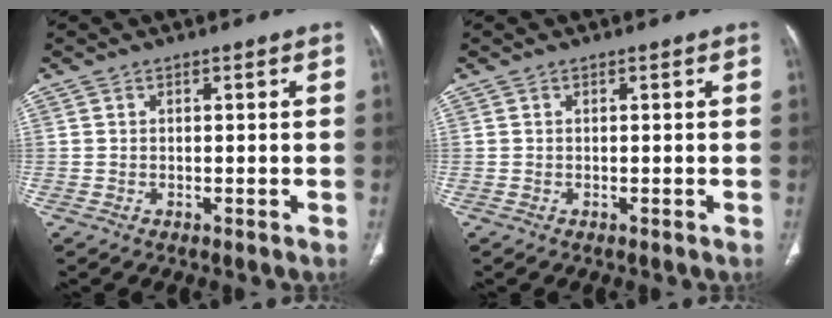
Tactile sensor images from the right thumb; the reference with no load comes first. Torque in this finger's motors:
{"motor_torque": [0.13, -0.02, -0.03, -0.04, 0.01]}